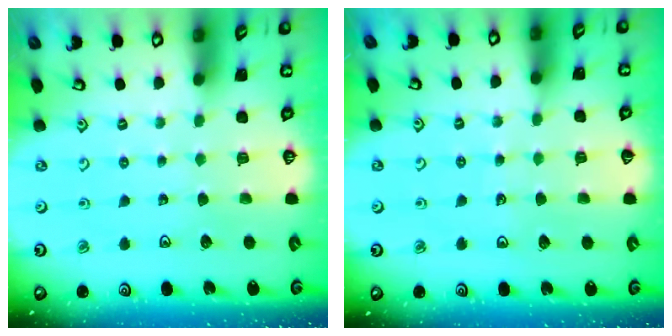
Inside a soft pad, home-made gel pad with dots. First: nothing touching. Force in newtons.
{"total": 4.3, "press": 4.3, "slide": 0.3}